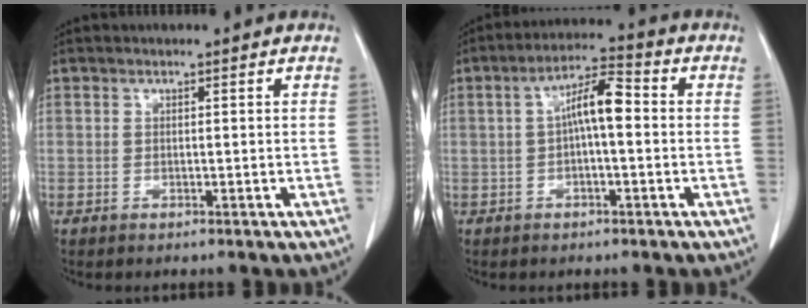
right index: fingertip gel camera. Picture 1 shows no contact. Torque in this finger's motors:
{"motor_torque": [1.04, -0.09, 0.58, 0.13]}